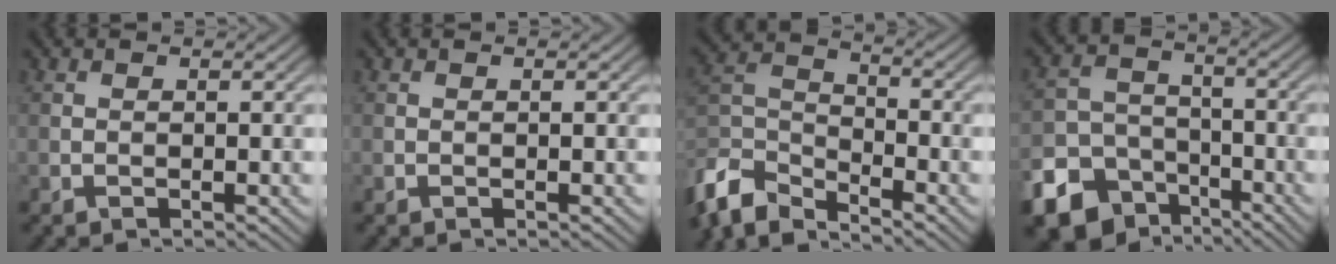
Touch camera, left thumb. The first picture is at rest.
{"total": 0.0}
{"total": 8.0, "force": [-6.6, 2.7, 3.6], "torque": [-0.082, -0.007, -0.151]}
{"total": 13.1, "force": [-8.0, 9.6, 4.1], "torque": [-0.112, -0.054, -0.134]}